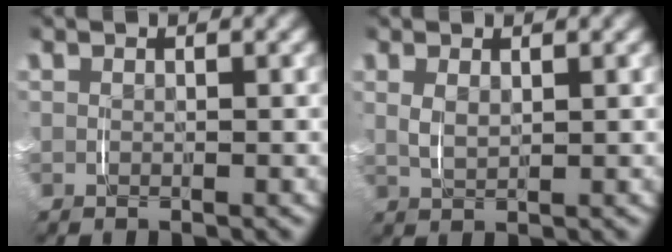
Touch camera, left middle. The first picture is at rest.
{"total": 1.1, "force": [0.6, 0.1, 0.9], "torque": [-0.021, -0.006, 0.019]}